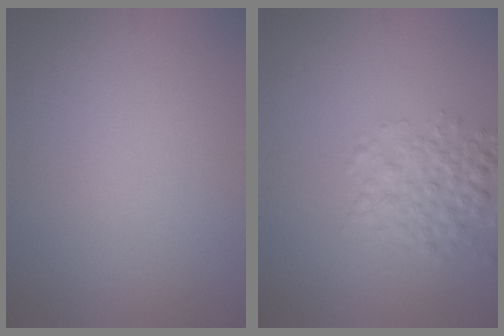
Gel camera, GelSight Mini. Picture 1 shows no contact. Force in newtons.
{"total": 3.2, "press": 3.2, "slide": 0.1}